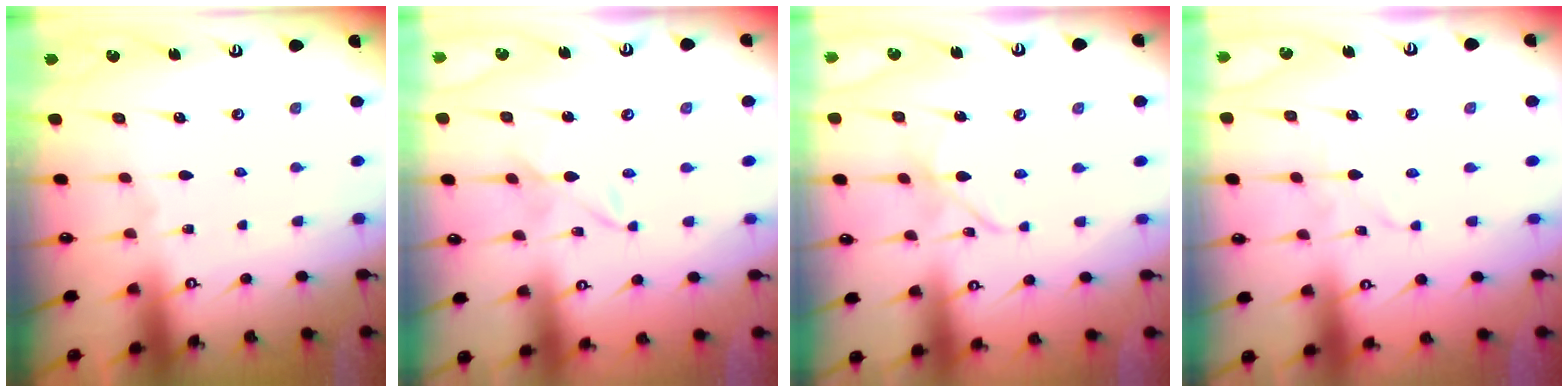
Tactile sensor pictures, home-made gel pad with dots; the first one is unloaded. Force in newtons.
{"total": 2.4, "press": 2.4, "slide": 0.3}
{"total": 6.1, "press": 6.1, "slide": 0.5}
{"total": 1.2, "press": 1.2, "slide": 0.1}